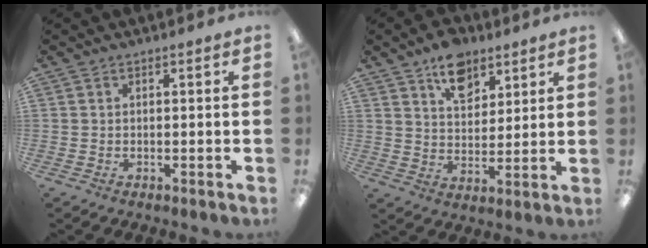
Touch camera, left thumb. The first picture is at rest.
{"total": 10.4, "force": [6.9, 6.4, 4.4], "torque": [-0.054, -0.033, 0.123]}